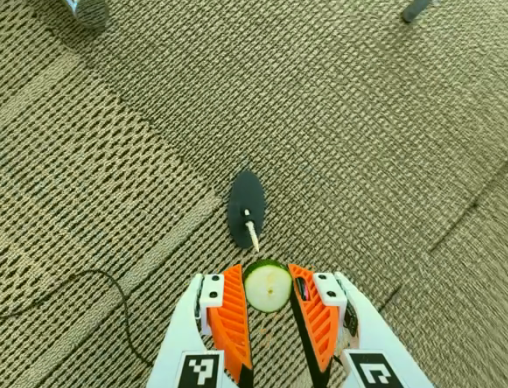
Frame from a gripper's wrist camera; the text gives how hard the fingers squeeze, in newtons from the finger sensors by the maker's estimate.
{"total": 6.5, "left": 6.0, "right": 7.1}